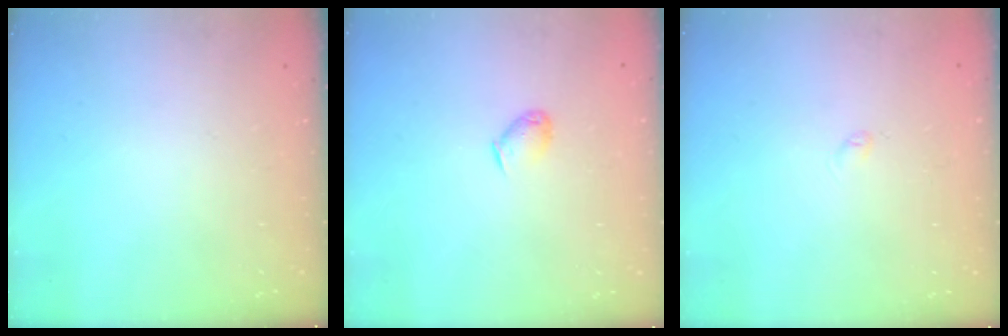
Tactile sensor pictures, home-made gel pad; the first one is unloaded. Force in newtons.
{"total": 3.5, "press": 3.4, "slide": 0.6}
{"total": 2.4, "press": 2.3, "slide": 0.4}